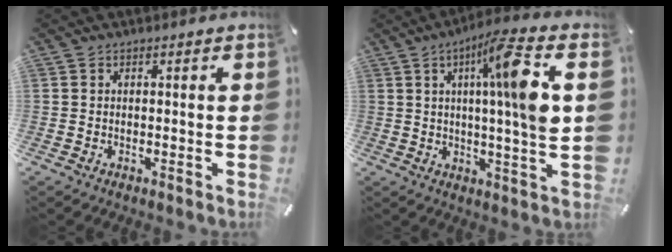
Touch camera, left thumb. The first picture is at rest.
{"total": 14.1, "force": [4.0, 0.9, 13.5], "torque": [-0.215, -0.009, 0.053]}